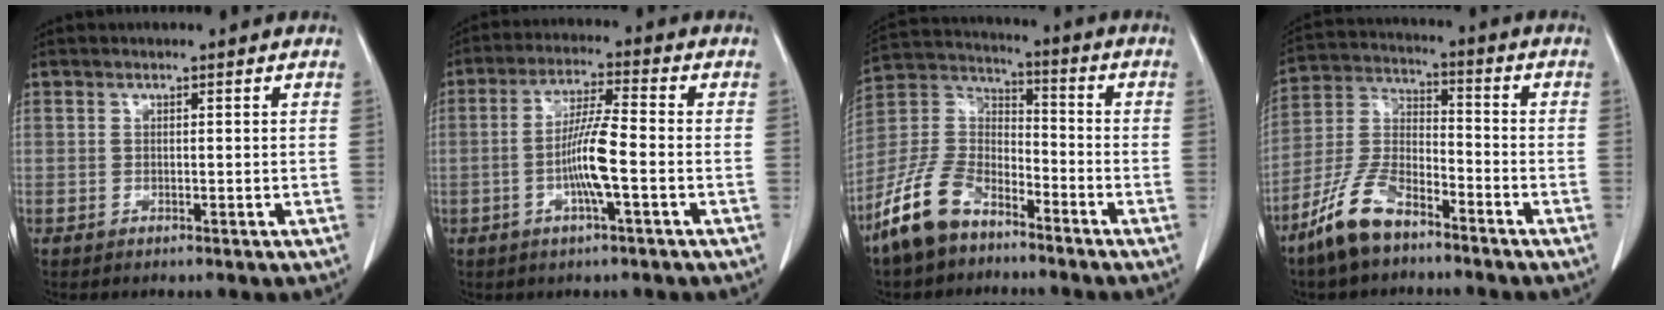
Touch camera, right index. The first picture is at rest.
{"total": 7.7, "force": [-1.8, 0.2, 7.5], "torque": [-0.148, 0.001, -0.038]}
{"total": 12.0, "force": [-8.5, 5.8, 6.1], "torque": [-0.146, 0.008, -0.174]}
{"total": 10.8, "force": [-7.7, 3.9, 6.5], "torque": [-0.150, -0.006, -0.156]}